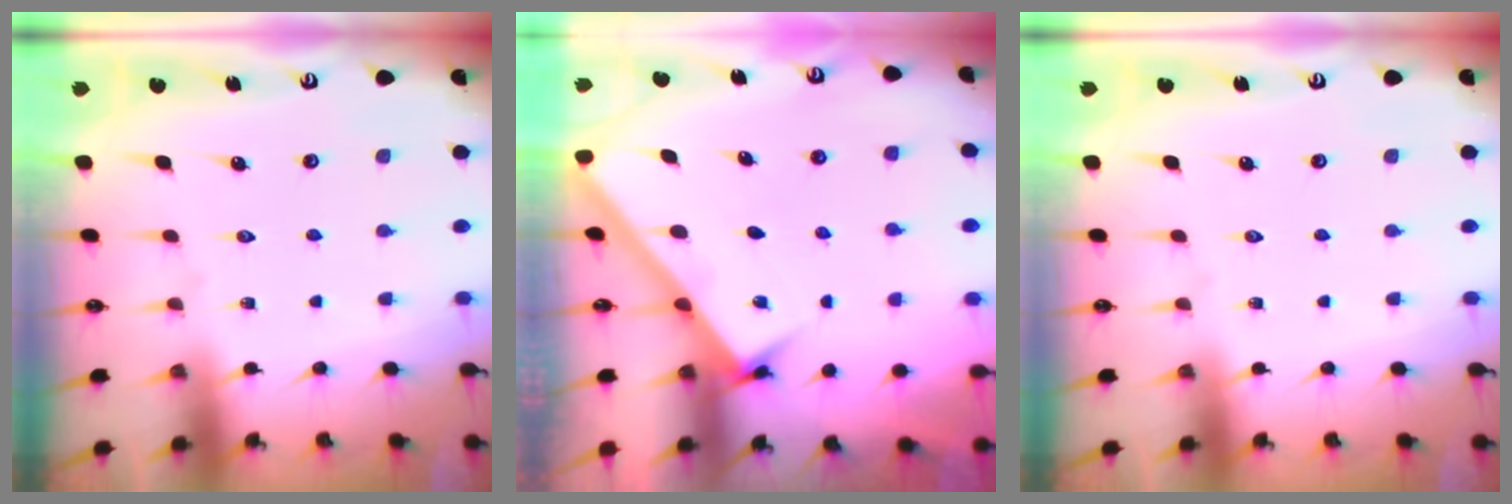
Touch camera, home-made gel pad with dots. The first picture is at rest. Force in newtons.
{"total": 3.0, "press": 3.0, "slide": 0.2}
{"total": 0.0}